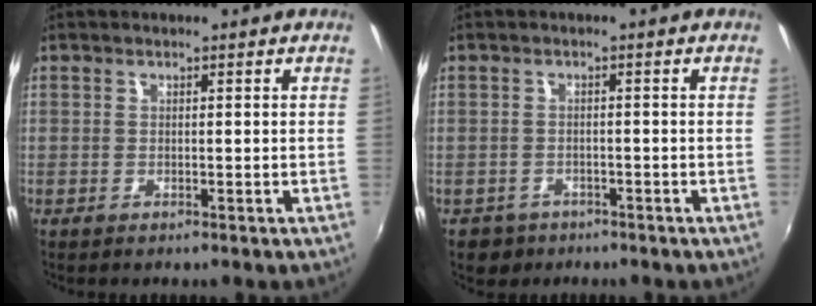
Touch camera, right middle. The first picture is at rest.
{"total": 3.7, "force": [-2.2, 2.9, 0.8], "torque": [-0.028, -0.001, -0.028]}